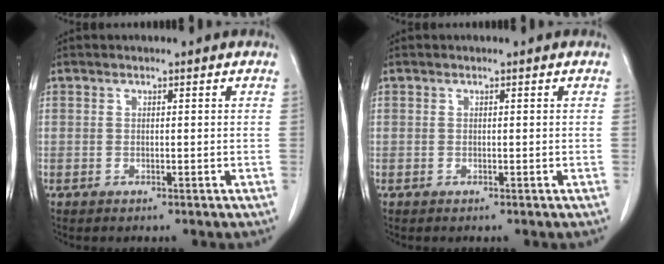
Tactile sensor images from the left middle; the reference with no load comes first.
{"total": 0.0}